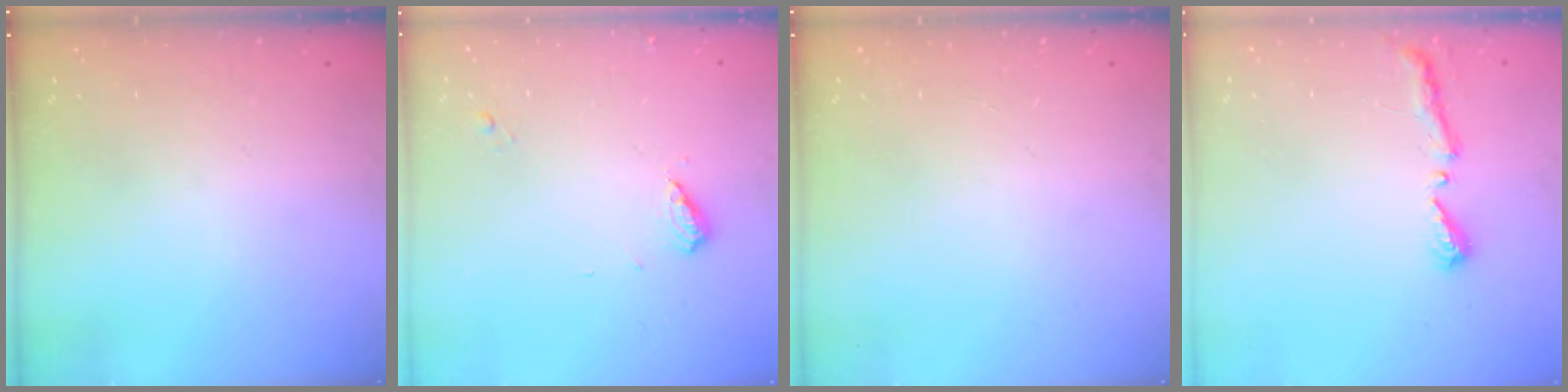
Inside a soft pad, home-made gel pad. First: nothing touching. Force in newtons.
{"total": 6.4, "press": 6.4, "slide": 0.7}
{"total": 0.0}
{"total": 5.1, "press": 5.0, "slide": 0.6}